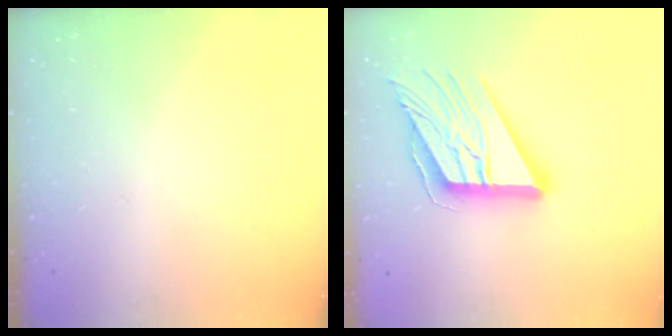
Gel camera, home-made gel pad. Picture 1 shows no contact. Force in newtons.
{"total": 18.2, "press": 18.1, "slide": 2.0}